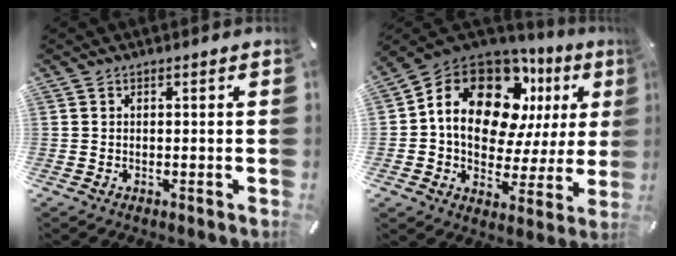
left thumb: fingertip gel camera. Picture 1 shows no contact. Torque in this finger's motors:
{"motor_torque": [2.51, 2.50, 1.27, -0.82, 0.63]}